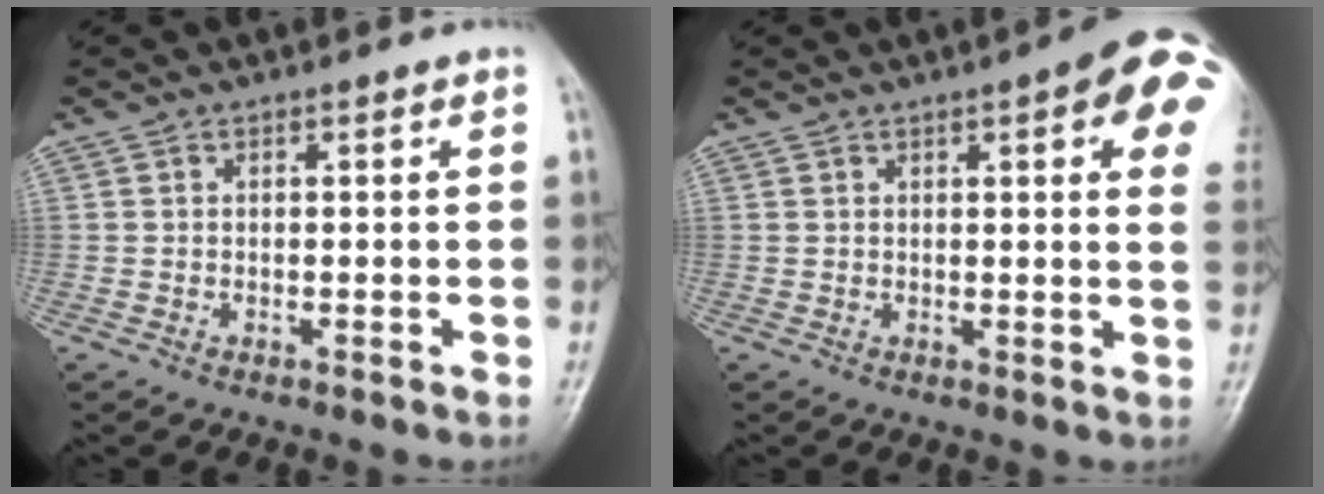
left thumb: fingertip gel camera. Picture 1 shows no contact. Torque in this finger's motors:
{"motor_torque": [1.18, 0.40, 1.45, -1.31, 0.12]}